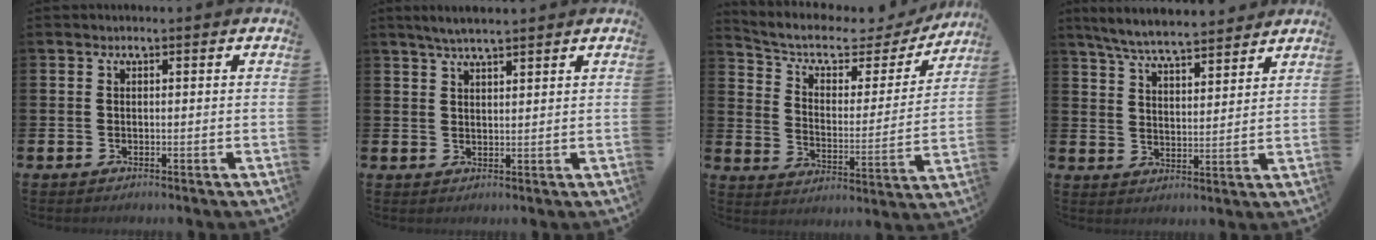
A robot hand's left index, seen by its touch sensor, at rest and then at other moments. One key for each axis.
{"total": 3.8, "fx": 3.4, "fy": 0.4, "fz": 1.7, "tx": -0.040, "ty": -0.004, "tz": 0.062}
{"total": 7.3, "fx": 6.1, "fy": 3.0, "fz": 2.8, "tx": -0.083, "ty": -0.043, "tz": 0.099}
{"total": 6.8, "fx": 6.5, "fy": 0.6, "fz": 1.8, "tx": -0.062, "ty": -0.032, "tz": 0.117}